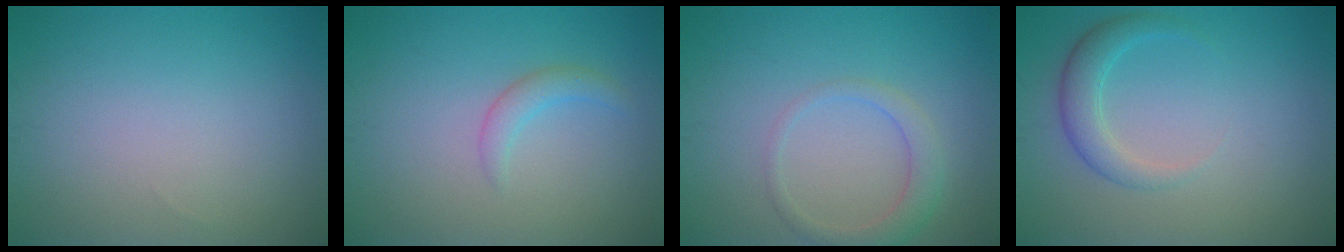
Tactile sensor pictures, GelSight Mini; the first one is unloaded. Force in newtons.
{"total": 1.6, "press": 1.6, "slide": 0.0}
{"total": 2.4, "press": 2.4, "slide": 0.2}
{"total": 2.7, "press": 2.6, "slide": 0.4}